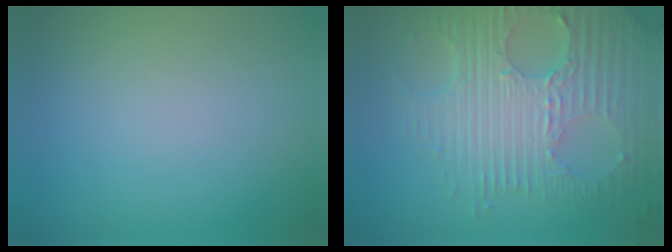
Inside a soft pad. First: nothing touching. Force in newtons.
{"total": 8.0, "press": 5.6, "slide": 5.8}